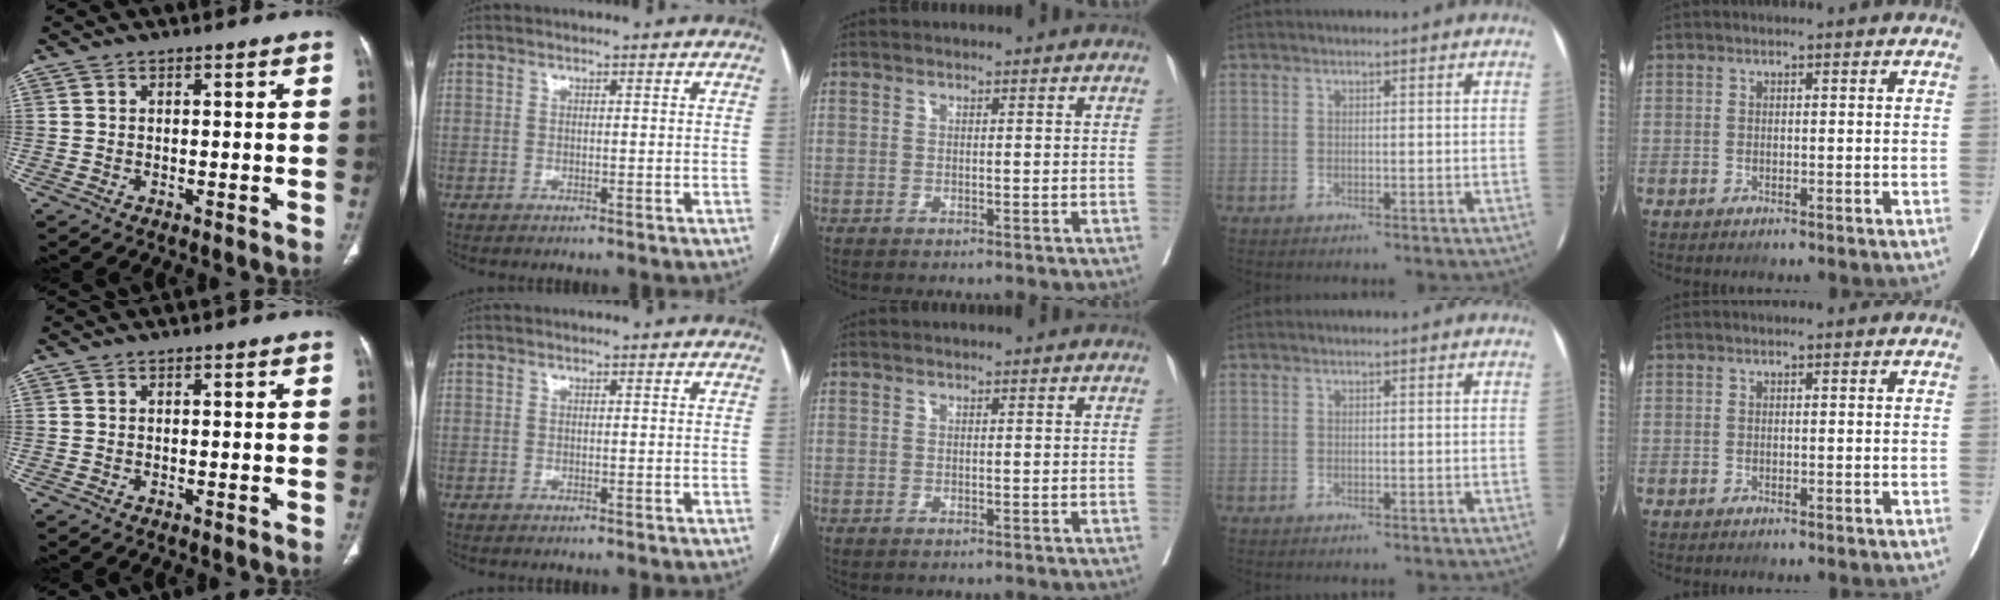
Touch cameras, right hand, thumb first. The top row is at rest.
{}